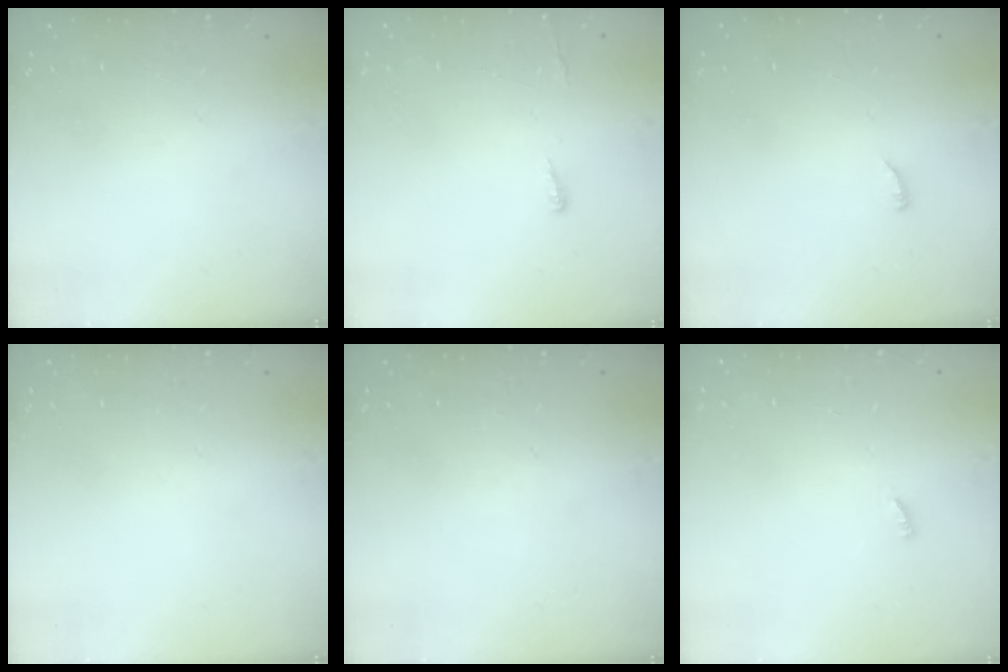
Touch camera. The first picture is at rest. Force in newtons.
{"total": 3.7, "press": 3.5, "slide": 1.2}
{"total": 4.3, "press": 4.2, "slide": 0.6}
{"total": 0.0}
{"total": 0.0}
{"total": 1.9, "press": 1.9, "slide": 0.3}